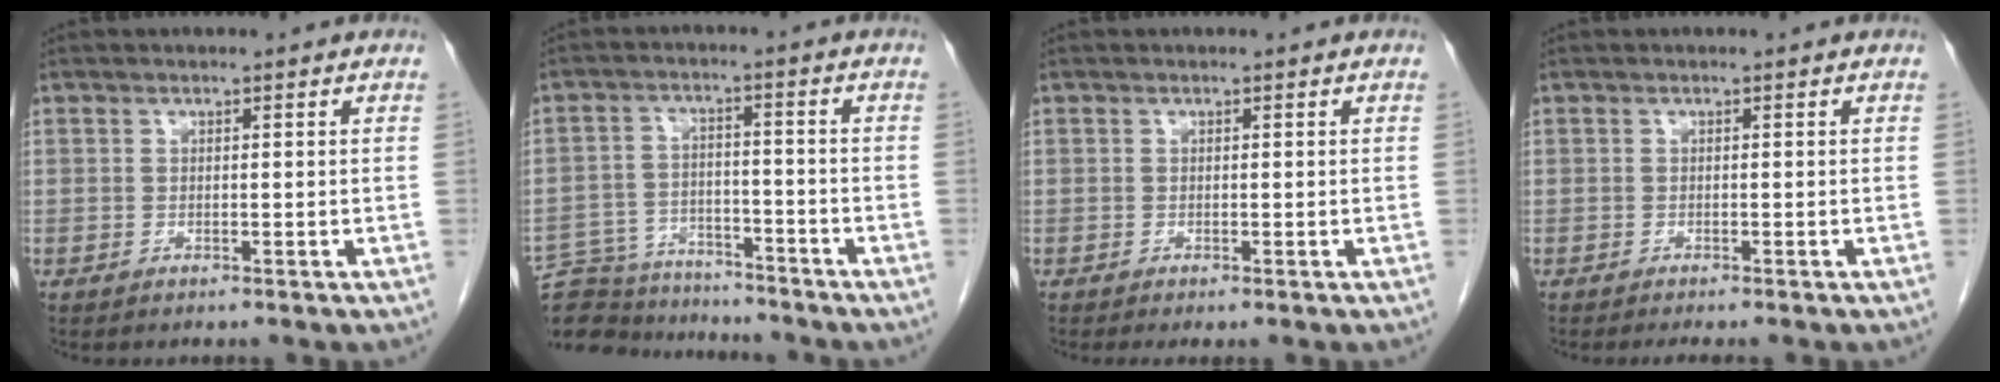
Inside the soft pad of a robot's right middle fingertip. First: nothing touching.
{"total": 14.3, "force": [-13.3, 4.2, 2.8], "torque": [-0.059, 0.021, -0.199]}
{"total": 0.6, "force": [-0.4, 0.0, 0.5], "torque": [-0.011, -0.004, -0.005]}
{"total": 2.4, "force": [-2.1, 0.0, 1.2], "torque": [-0.014, -0.004, -0.026]}